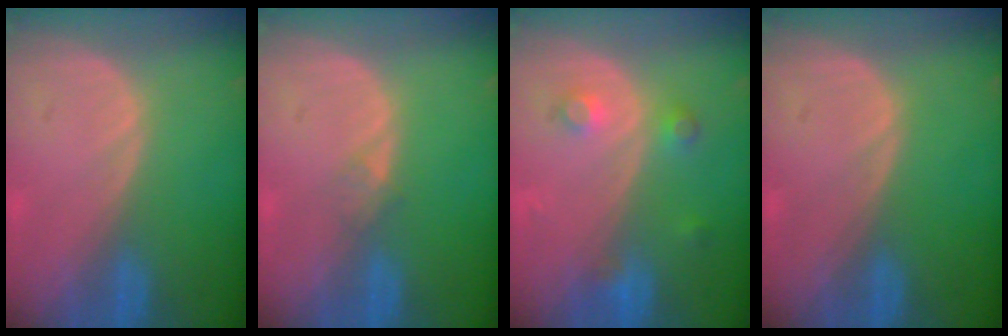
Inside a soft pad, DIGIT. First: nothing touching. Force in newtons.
{"total": 1.1, "press": 1.0, "slide": 0.1}
{"total": 3.4, "press": 3.2, "slide": 1.2}
{"total": 0.0}